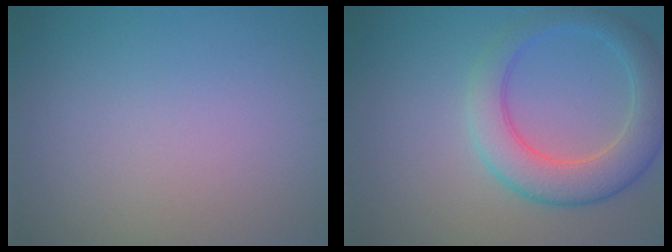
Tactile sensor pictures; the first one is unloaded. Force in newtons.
{"total": 5.6, "press": 5.5, "slide": 0.3}